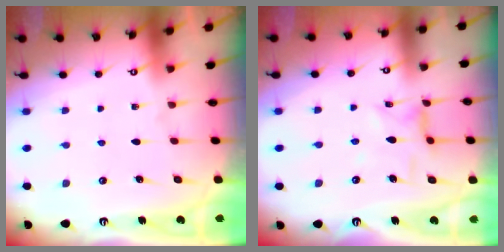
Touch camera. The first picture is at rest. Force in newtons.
{"total": 3.0, "press": 2.9, "slide": 0.4}